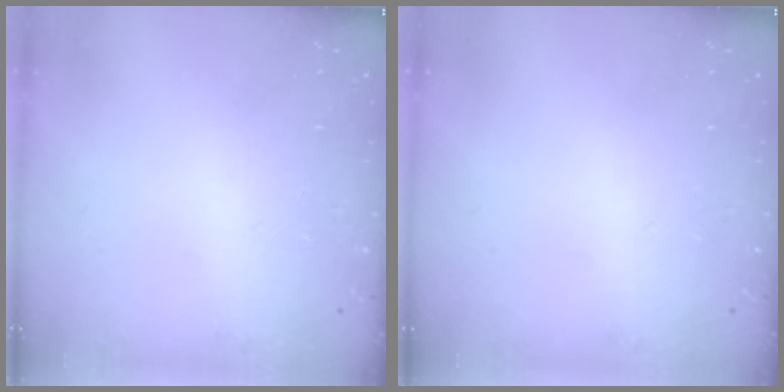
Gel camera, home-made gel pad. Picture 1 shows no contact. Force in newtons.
{"total": 0.0}